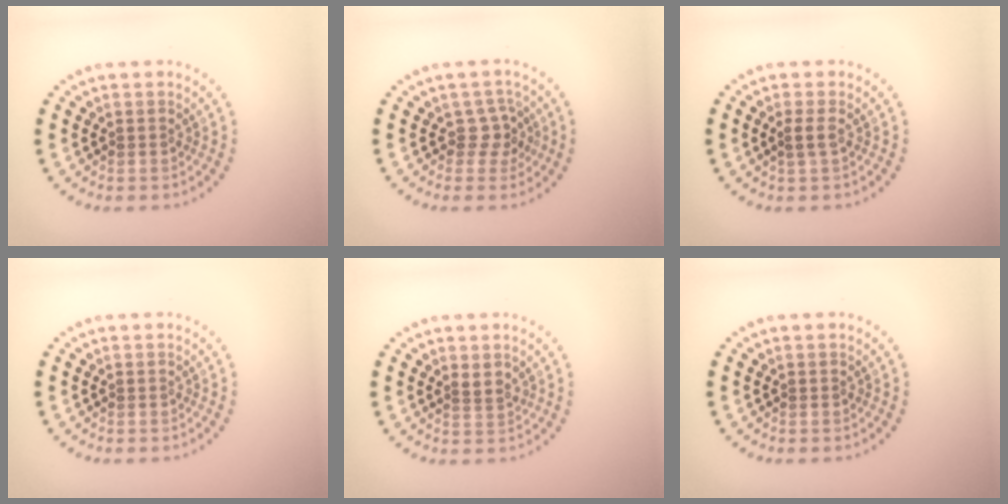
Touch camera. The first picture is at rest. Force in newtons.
{"total": 1.7, "press": 1.4, "slide": 1.0}
{"total": 1.2, "press": 1.0, "slide": 0.6}
{"total": 0.0}
{"total": 1.6, "press": 1.2, "slide": 1.0}
{"total": 0.0}